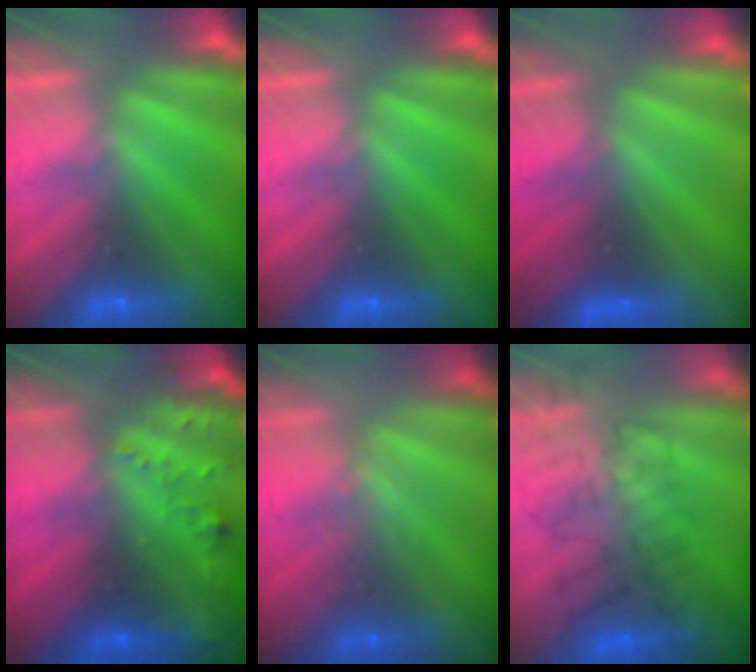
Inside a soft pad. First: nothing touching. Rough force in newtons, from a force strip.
{"total": 0.0}
{"total": 3.8}
{"total": 7.5}
{"total": 2.5}
{"total": 4.5}